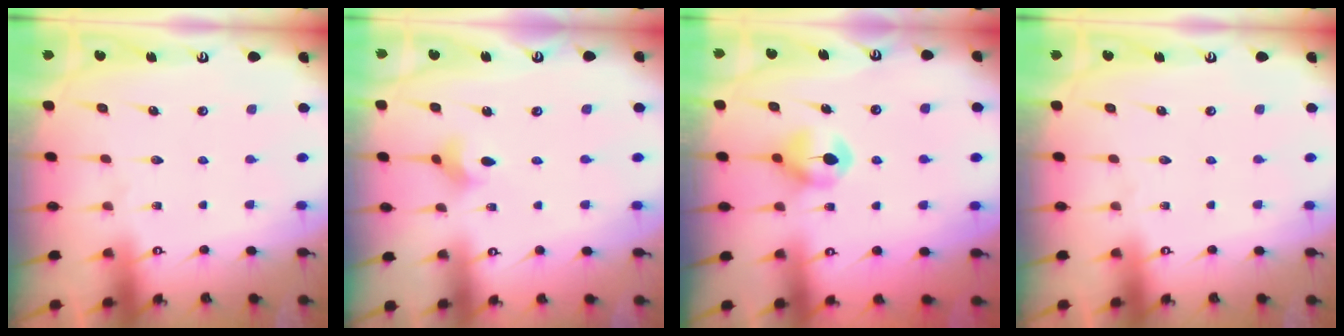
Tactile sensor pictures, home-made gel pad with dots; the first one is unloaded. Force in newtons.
{"total": 3.9, "press": 3.9, "slide": 0.7}
{"total": 6.6, "press": 6.6, "slide": 0.5}
{"total": 0.0}